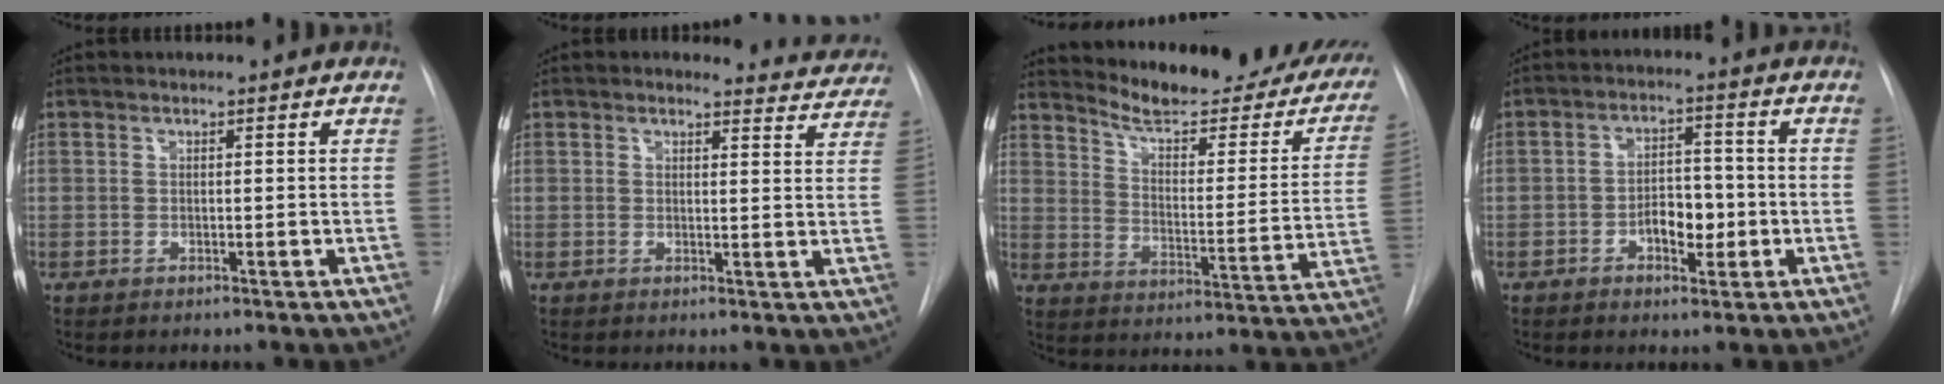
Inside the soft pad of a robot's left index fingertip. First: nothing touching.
{"total": 5.3, "force": [4.9, 1.7, 0.8], "torque": [0.011, -0.011, 0.029]}
{"total": 24.1, "force": [21.1, 5.3, 10.2], "torque": [-0.130, -0.074, 0.257]}
{"total": 5.6, "force": [-2.1, 2.9, 4.3], "torque": [-0.067, 0.007, -0.030]}